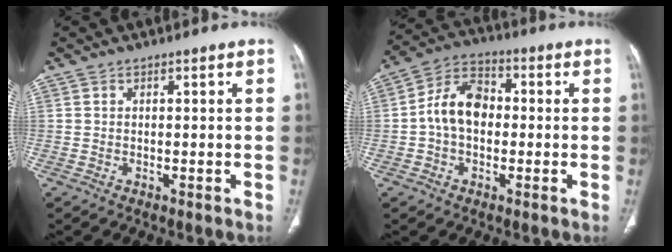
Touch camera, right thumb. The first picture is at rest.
{"total": 9.8, "force": [-0.4, 6.9, 7.0], "torque": [-0.113, 0.029, -0.019]}